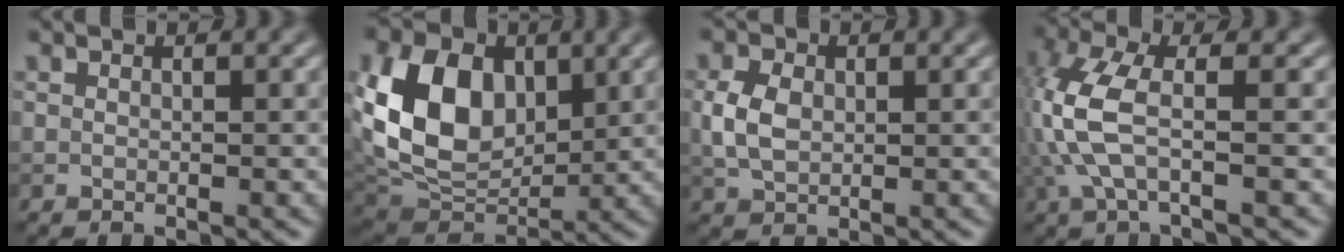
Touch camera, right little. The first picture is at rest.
{"total": 10.5, "force": [2.0, 7.4, 7.1], "torque": [-0.154, -0.004, 0.037]}
{"total": 3.3, "force": [0.2, 2.4, 2.3], "torque": [-0.055, 0.003, 0.002]}
{"total": 5.6, "force": [-0.6, 2.1, 5.2], "torque": [-0.138, 0.008, -0.013]}